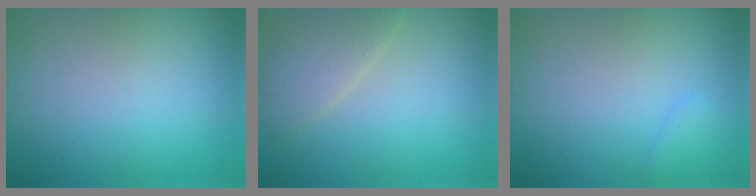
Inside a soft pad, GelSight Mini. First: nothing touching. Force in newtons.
{"total": 2.9, "press": 2.9, "slide": 0.1}
{"total": 1.3, "press": 1.3, "slide": 0.1}